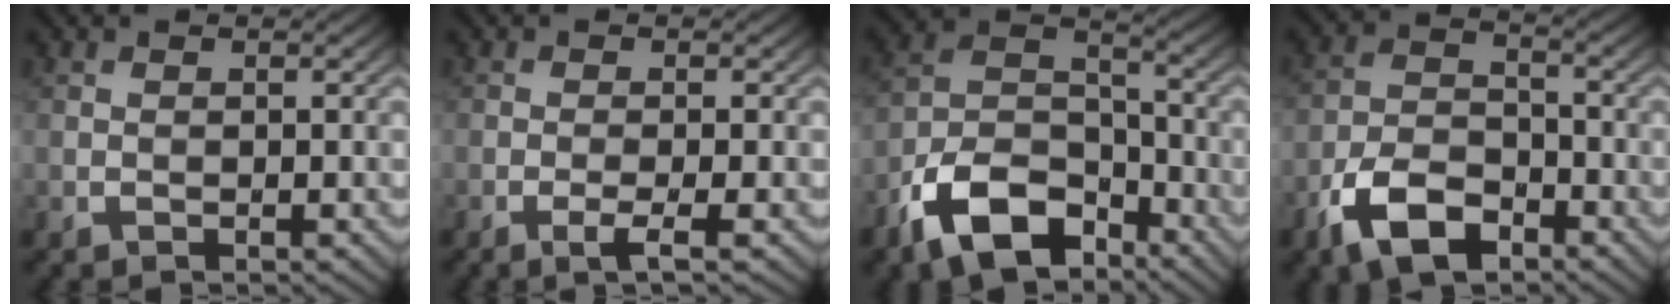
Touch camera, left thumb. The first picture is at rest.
{"total": 2.1, "force": [-0.9, 0.1, 1.8], "torque": [-0.031, 0.004, -0.023]}
{"total": 12.1, "force": [-7.9, 6.4, 6.6], "torque": [-0.138, -0.006, -0.165]}
{"total": 8.0, "force": [-4.9, 4.3, 4.6], "torque": [-0.093, -0.002, -0.107]}